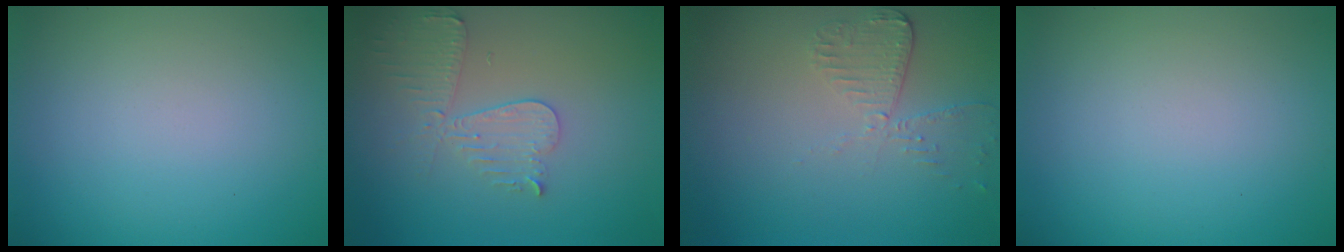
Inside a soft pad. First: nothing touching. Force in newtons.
{"total": 3.7, "press": 3.3, "slide": 1.6}
{"total": 2.6, "press": 2.3, "slide": 1.2}
{"total": 0.0}